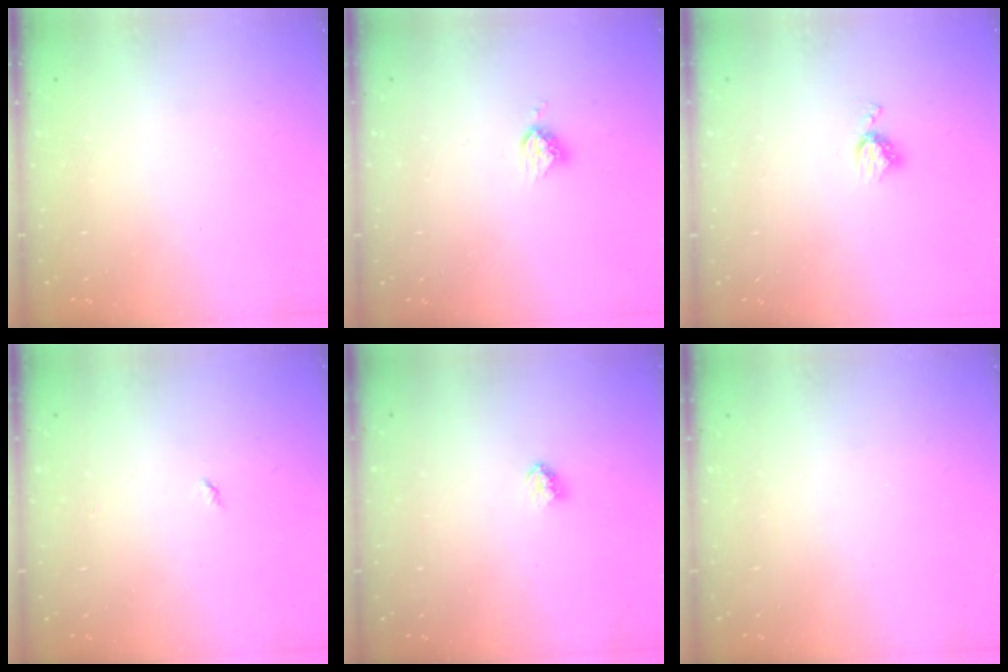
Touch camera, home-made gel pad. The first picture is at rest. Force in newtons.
{"total": 5.0, "press": 4.9, "slide": 0.4}
{"total": 4.6, "press": 4.6, "slide": 0.4}
{"total": 2.8, "press": 2.8, "slide": 0.4}
{"total": 2.4, "press": 2.4, "slide": 0.1}
{"total": 0.0}